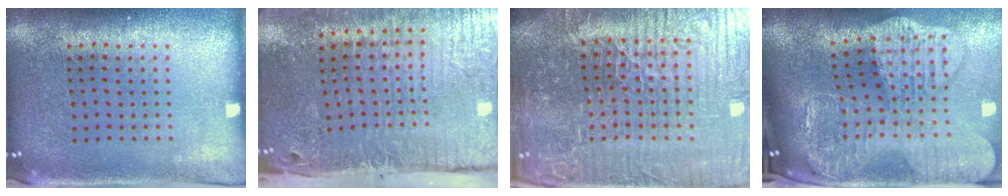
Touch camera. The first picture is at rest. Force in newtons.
{"total": 5.2, "press": 4.2, "slide": 3.0}
{"total": 7.1, "press": 6.5, "slide": 2.9}
{"total": 4.5, "press": 3.4, "slide": 2.9}